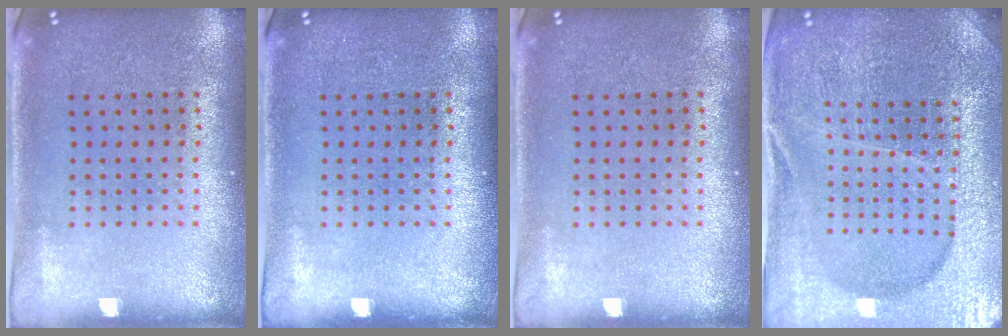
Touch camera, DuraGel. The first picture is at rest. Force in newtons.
{"total": 0.0}
{"total": 0.0}
{"total": 4.8, "press": 4.4, "slide": 1.8}